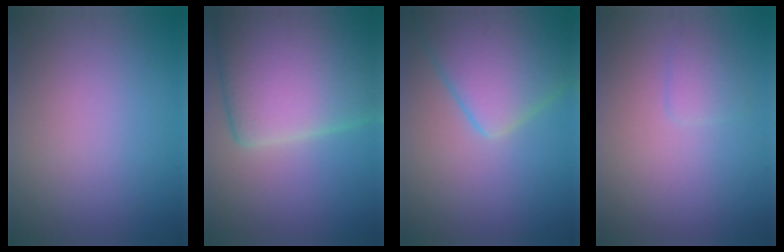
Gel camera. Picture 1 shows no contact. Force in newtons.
{"total": 14.8, "press": 14.8, "slide": 1.2}
{"total": 9.2, "press": 9.2, "slide": 0.5}
{"total": 1.4, "press": 1.4, "slide": 0.1}